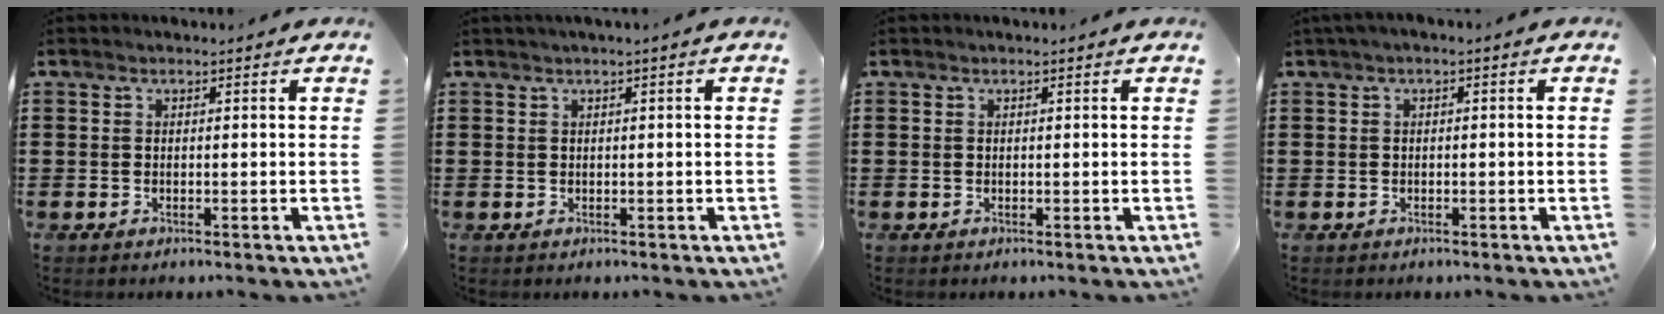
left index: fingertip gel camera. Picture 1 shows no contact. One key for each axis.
{"total": 0.6, "fx": 0.1, "fy": -0.1, "fz": 0.6, "tx": -0.009, "ty": -0.004, "tz": 0.002}
{"total": 0.0}
{"total": 1.1, "fx": -0.6, "fy": 0.2, "fz": 0.8, "tx": -0.013, "ty": -0.001, "tz": -0.012}